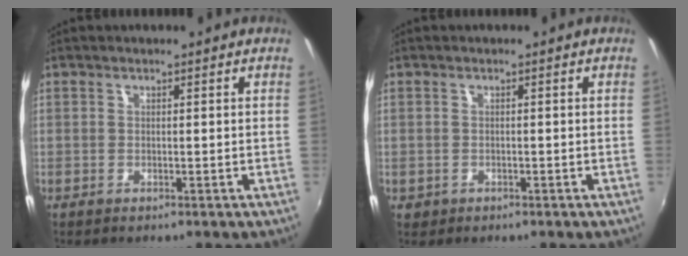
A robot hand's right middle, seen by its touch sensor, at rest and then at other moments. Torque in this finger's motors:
{"motor_torque": [-0.15, 0.07, -0.03, 0.01]}